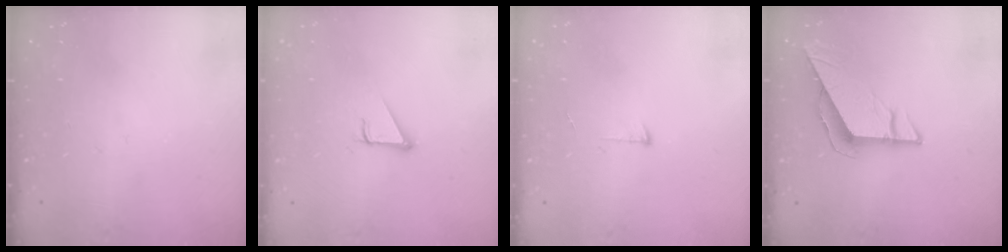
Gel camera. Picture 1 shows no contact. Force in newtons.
{"total": 2.8, "press": 2.8, "slide": 0.1}
{"total": 3.6, "press": 3.6, "slide": 0.3}
{"total": 8.1, "press": 8.1, "slide": 0.6}